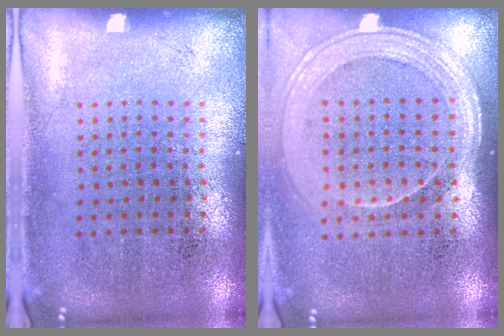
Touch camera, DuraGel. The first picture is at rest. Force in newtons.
{"total": 1.9, "press": 1.6, "slide": 1.0}